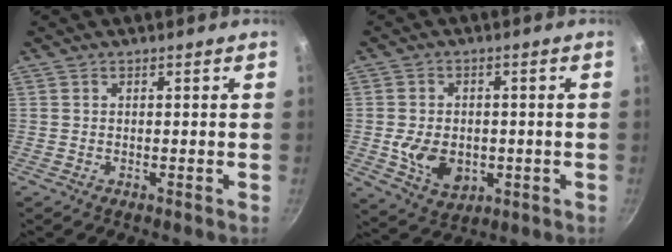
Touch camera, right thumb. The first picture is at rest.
{"total": 9.4, "force": [-1.4, 6.9, 6.2], "torque": [-0.092, 0.000, -0.012]}